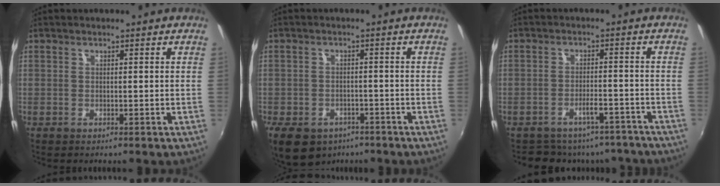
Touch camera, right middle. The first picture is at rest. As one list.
[{"total": 10.4, "force": [-6.7, 6.5, 4.6], "torque": [-0.113, -0.017, -0.099]}, {"total": 12.3, "force": [-11.0, 4.8, 2.8], "torque": [-0.065, 0.013, -0.130]}]